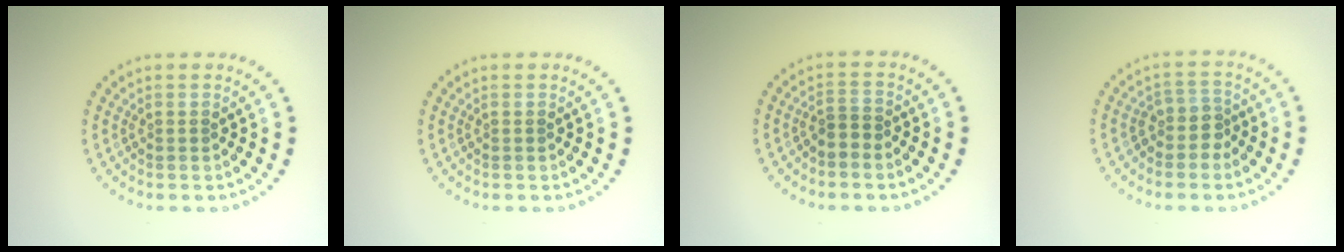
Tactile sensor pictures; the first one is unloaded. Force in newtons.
{"total": 0.0}
{"total": 1.0, "press": 0.7, "slide": 0.7}
{"total": 2.0, "press": 1.5, "slide": 1.3}